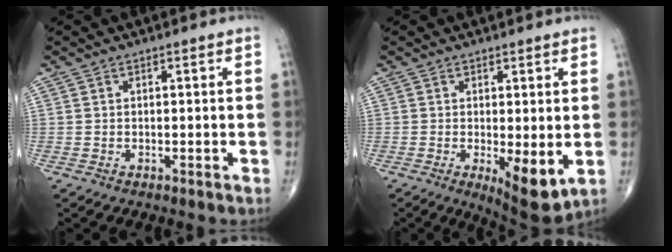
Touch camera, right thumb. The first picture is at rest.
{"total": 8.0, "force": [-1.3, 2.5, 7.5], "torque": [-0.105, -0.024, -0.013]}